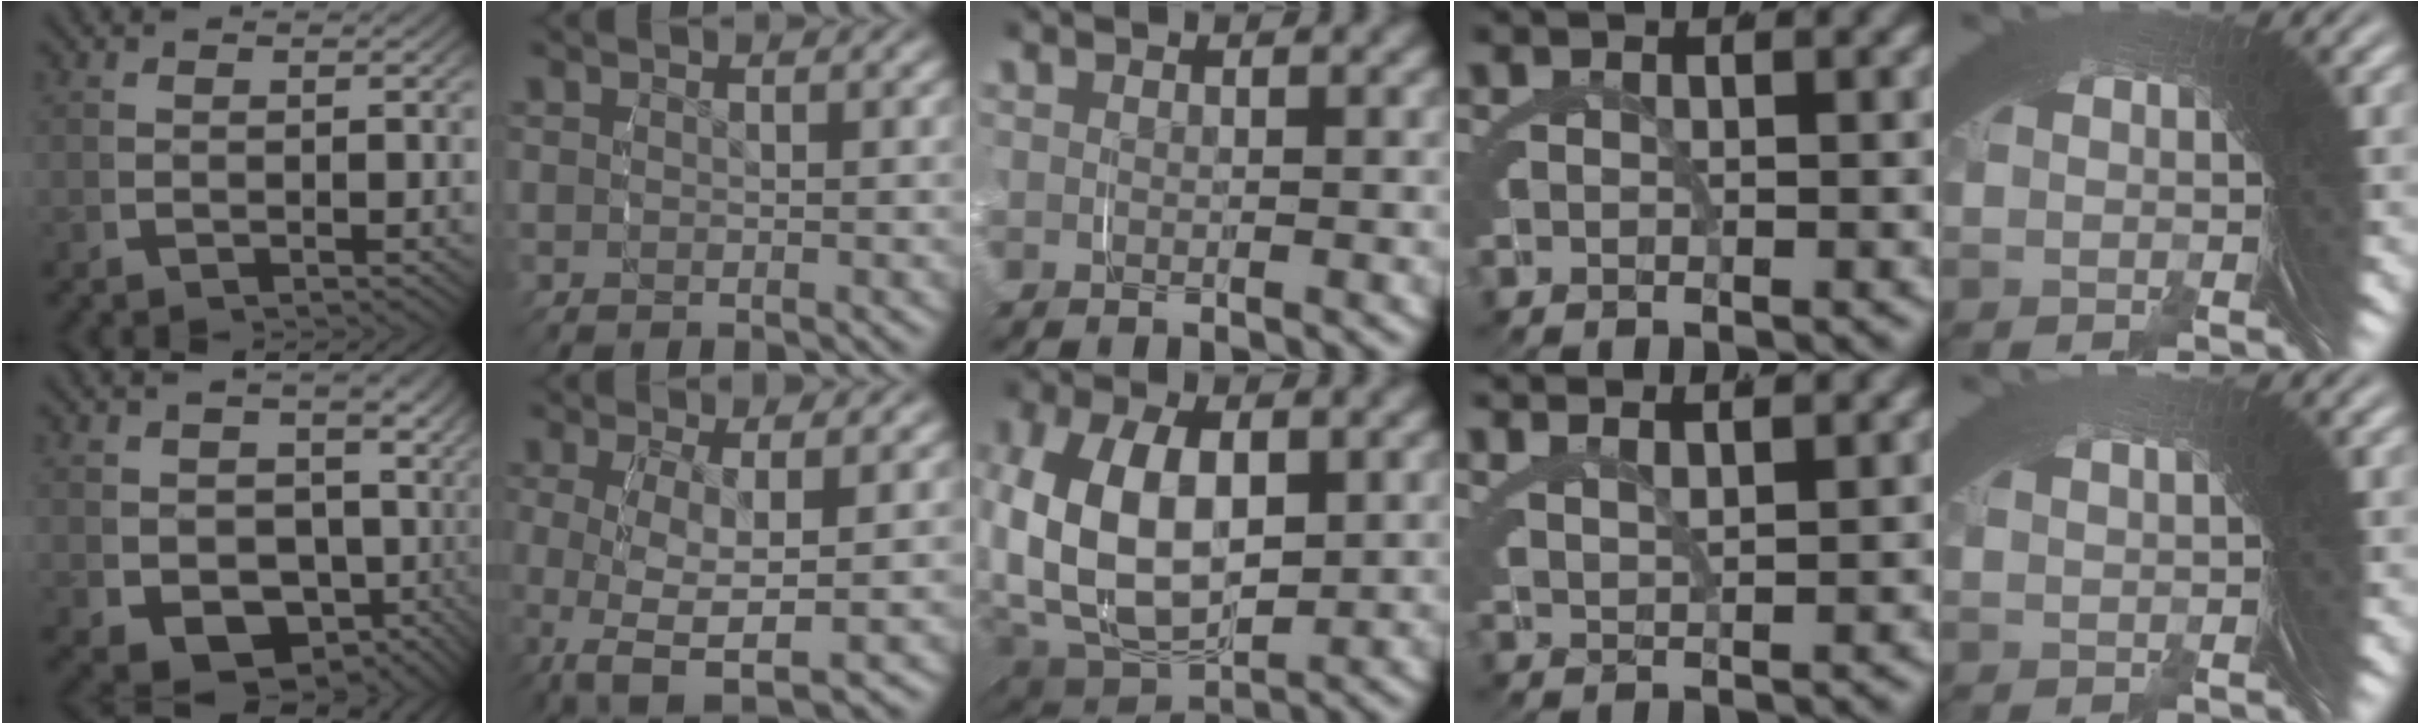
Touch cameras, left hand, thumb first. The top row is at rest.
{"thumb": {"total": 12.2, "force": [-1.5, 9.0, 8.0], "torque": [-0.175, -0.081, 0.015]}, "index": {"total": 8.0, "force": [-3.1, 4.4, 5.9], "torque": [-0.152, -0.056, -0.020]}, "middle": {"total": 11.2, "force": [0.2, 7.9, 7.9], "torque": [-0.193, -0.027, 0.020]}, "ring": {"total": 3.4, "force": [3.3, -0.2, 1.0], "torque": [-0.007, 0.019, 0.048]}, "little": {"total": 1.0, "force": [0.9, -0.5, 0.1], "torque": [0.008, 0.008, 0.016]}}